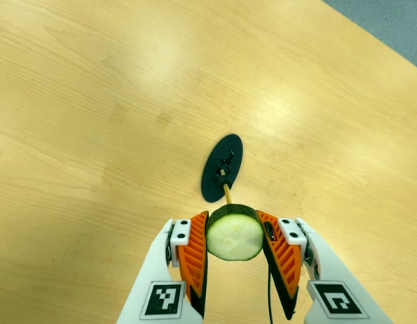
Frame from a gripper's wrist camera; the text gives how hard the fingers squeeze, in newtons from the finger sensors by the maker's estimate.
{"total": 11.9, "left": 10.4, "right": 13.4}